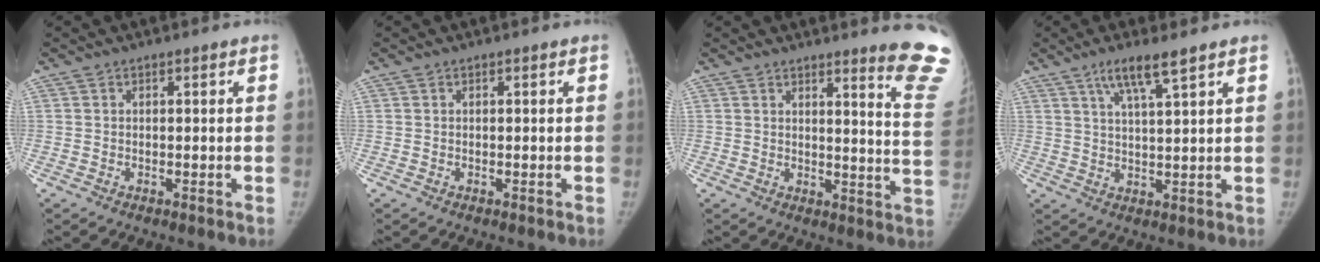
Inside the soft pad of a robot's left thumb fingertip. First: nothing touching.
{"total": 0.0}
{"total": 12.3, "force": [10.5, -0.2, 6.4], "torque": [-0.055, -0.117, 0.105]}
{"total": 6.4, "force": [4.1, 0.5, 4.8], "torque": [-0.092, -0.018, 0.082]}